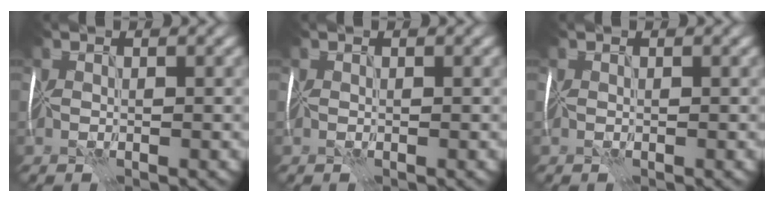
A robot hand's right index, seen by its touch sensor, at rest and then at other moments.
{"total": 0.0}
{"total": 0.0}